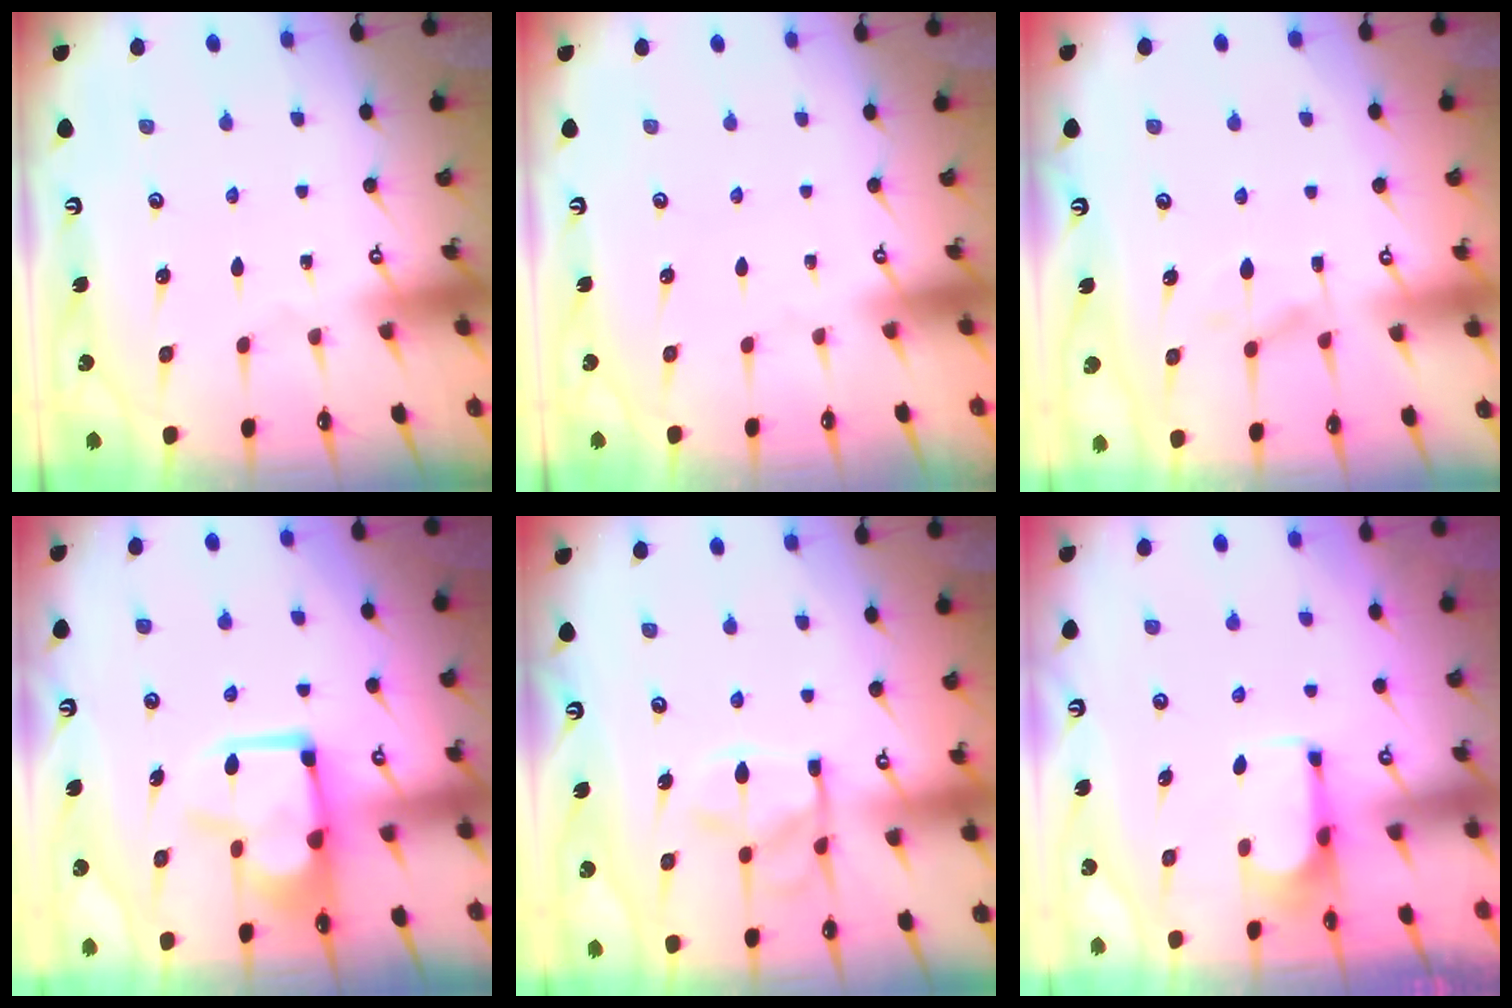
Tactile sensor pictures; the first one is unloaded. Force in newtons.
{"total": 1.5, "press": 1.4, "slide": 0.6}
{"total": 1.3, "press": 0.1, "slide": 1.3}
{"total": 6.3, "press": 6.3, "slide": 1.0}
{"total": 12.8, "press": 12.7, "slide": 1.4}
{"total": 5.1, "press": 5.0, "slide": 0.6}